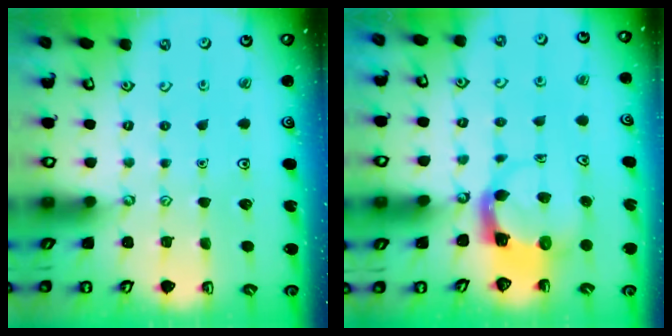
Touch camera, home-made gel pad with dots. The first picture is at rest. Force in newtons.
{"total": 3.9, "press": 3.8, "slide": 0.6}